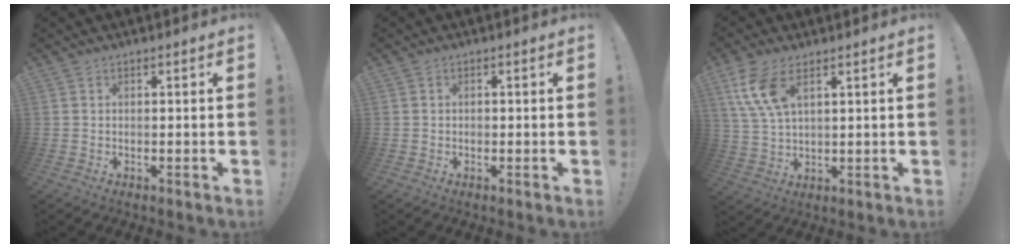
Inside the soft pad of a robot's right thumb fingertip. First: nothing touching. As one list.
[{"total": 0.7, "force": [-0.4, 0.5, 0.3], "torque": [-0.010, 0.004, -0.007]}, {"total": 10.6, "force": [5.2, 5.3, 7.6], "torque": [-0.158, -0.012, 0.099]}]